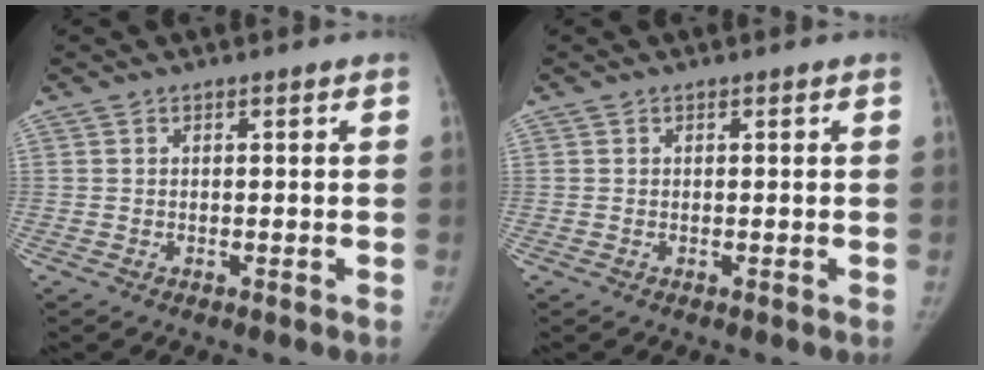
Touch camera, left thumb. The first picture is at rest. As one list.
[{"total": 0.0}]